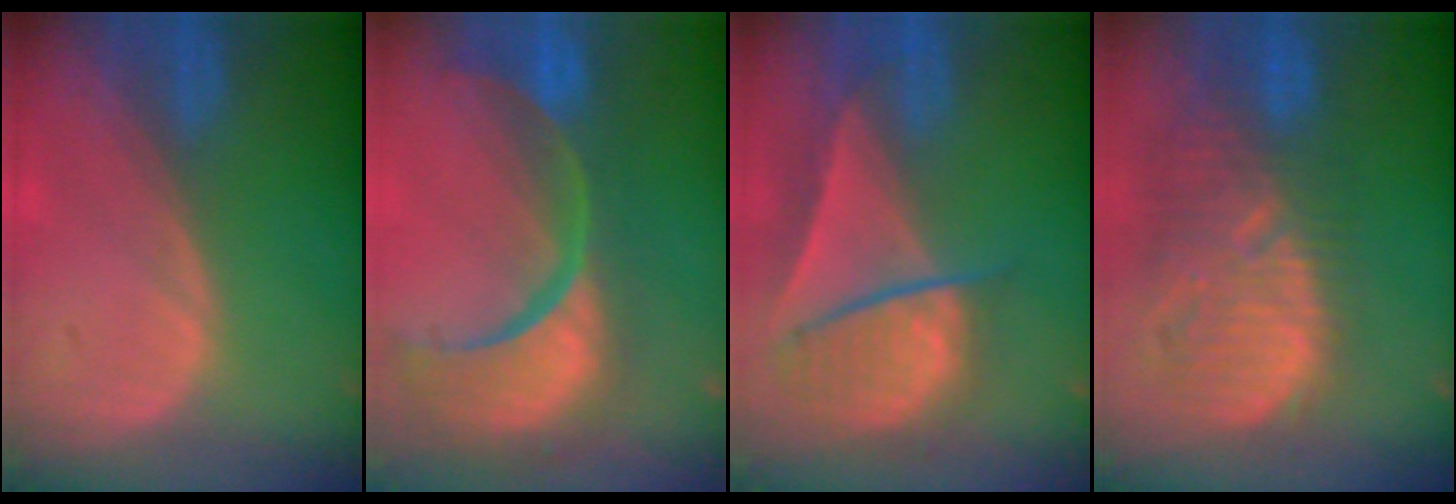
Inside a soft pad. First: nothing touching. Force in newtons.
{"total": 14.8, "press": 11.7, "slide": 9.0}
{"total": 9.4, "press": 8.1, "slide": 4.8}
{"total": 12.5, "press": 11.2, "slide": 5.6}